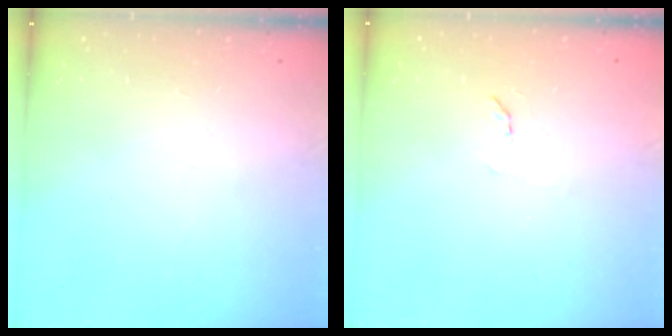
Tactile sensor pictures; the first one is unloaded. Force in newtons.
{"total": 6.3, "press": 6.2, "slide": 0.6}